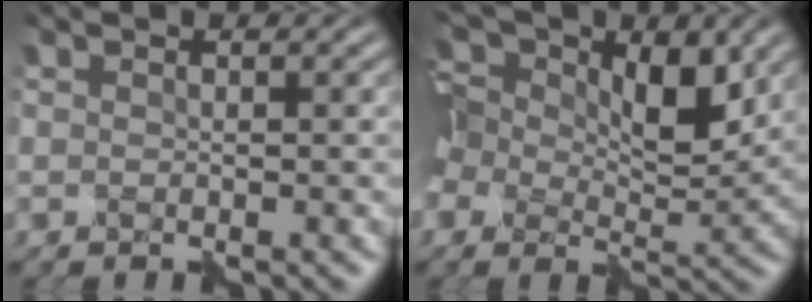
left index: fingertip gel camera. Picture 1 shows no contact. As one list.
[{"total": 10.5, "force": [3.2, 6.2, 7.8], "torque": [-0.164, 0.012, 0.046]}]